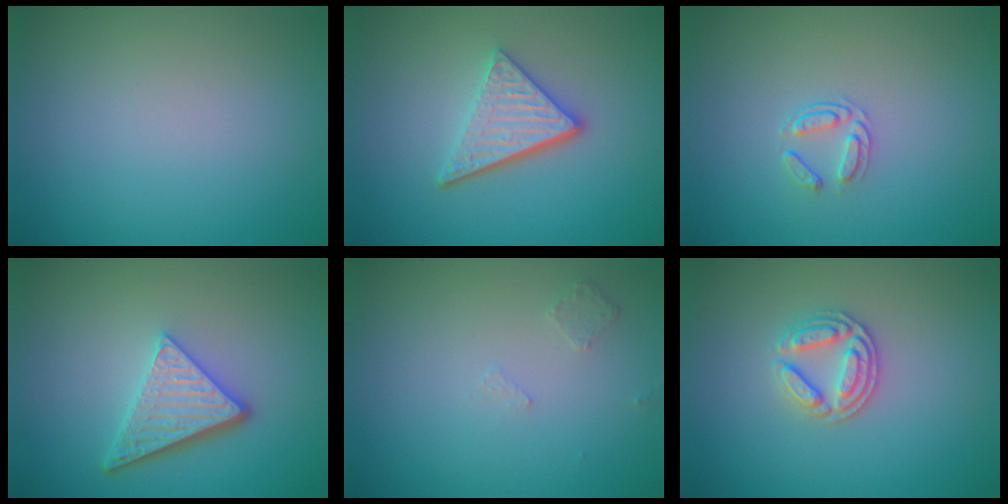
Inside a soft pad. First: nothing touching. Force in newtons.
{"total": 4.2, "press": 3.2, "slide": 2.7}
{"total": 1.6, "press": 1.0, "slide": 1.2}
{"total": 4.3, "press": 3.4, "slide": 2.6}
{"total": 0.6, "press": 0.5, "slide": 0.4}
{"total": 2.8, "press": 2.7, "slide": 0.7}